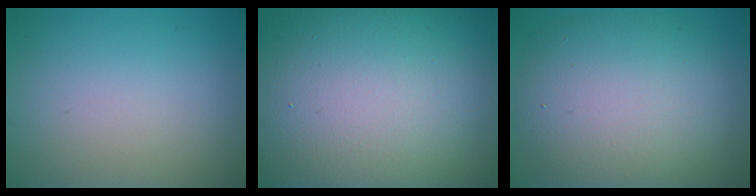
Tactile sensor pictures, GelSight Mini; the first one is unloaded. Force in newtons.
{"total": 20.7, "press": 20.7, "slide": 0.9}
{"total": 10.7, "press": 10.7, "slide": 0.4}